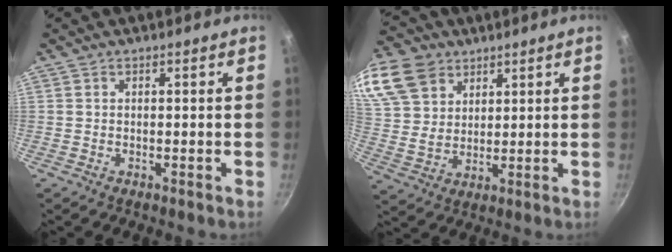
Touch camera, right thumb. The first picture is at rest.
{"total": 17.9, "force": [10.0, 12.7, 7.7], "torque": [-0.169, -0.002, 0.196]}